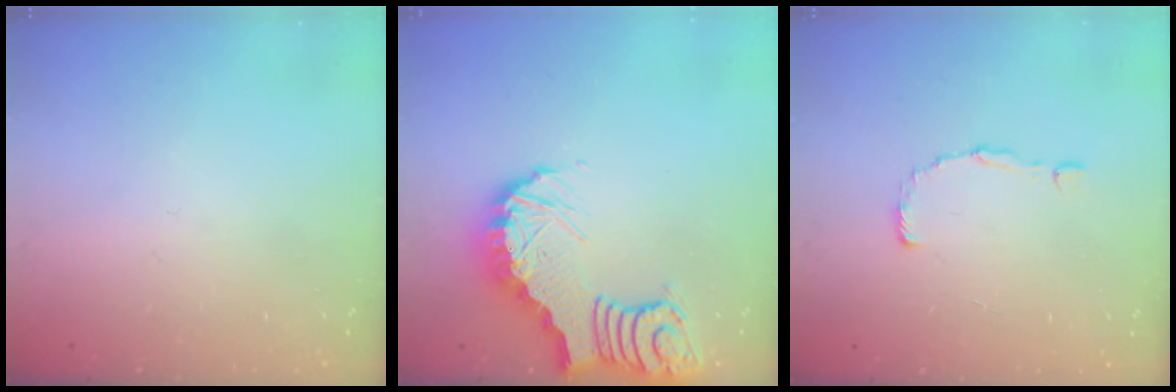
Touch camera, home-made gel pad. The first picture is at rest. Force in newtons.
{"total": 6.1, "press": 6.1, "slide": 0.7}
{"total": 2.0, "press": 2.0, "slide": 0.1}